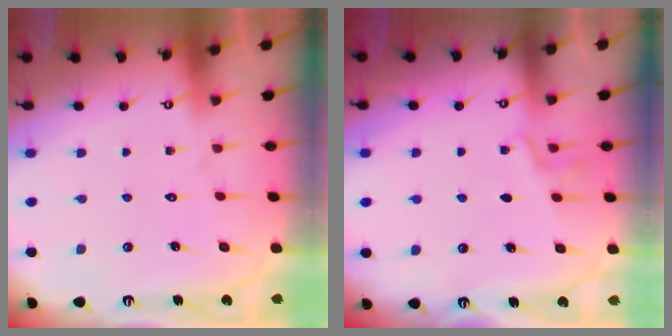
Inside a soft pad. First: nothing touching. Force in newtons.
{"total": 5.5, "press": 5.2, "slide": 1.7}